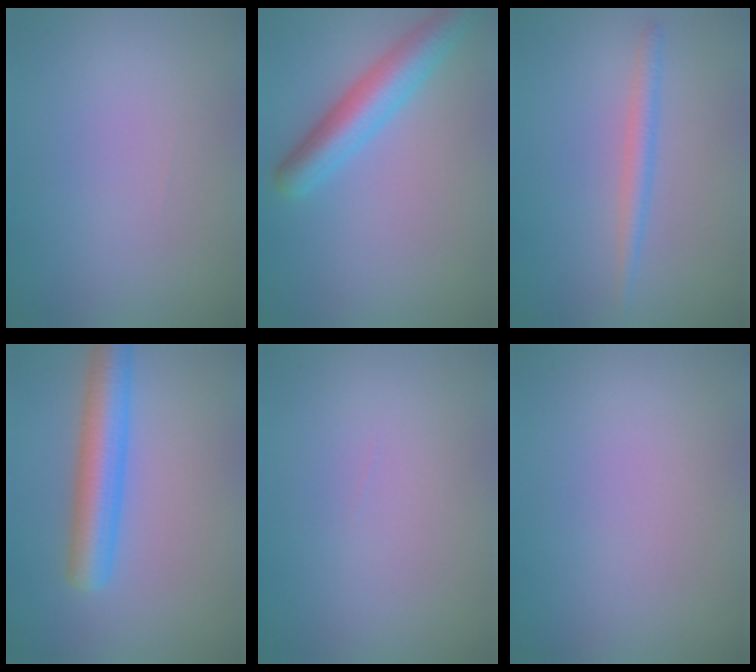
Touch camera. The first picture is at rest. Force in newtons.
{"total": 4.8, "press": 4.8, "slide": 0.2}
{"total": 1.7, "press": 1.7, "slide": 0.1}
{"total": 5.1, "press": 5.1, "slide": 0.2}
{"total": 0.0}
{"total": 0.0}